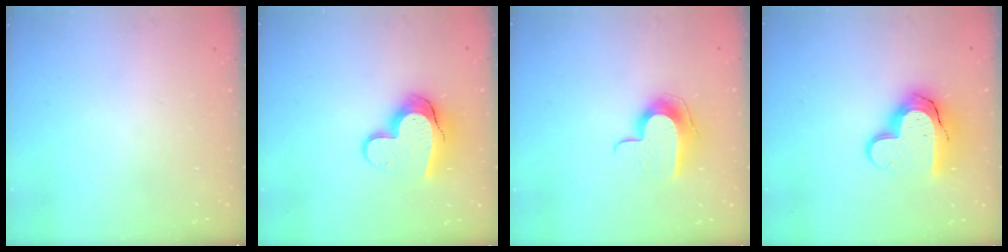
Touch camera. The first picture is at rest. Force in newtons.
{"total": 12.4, "press": 12.3, "slide": 1.1}
{"total": 9.9, "press": 9.9, "slide": 0.3}
{"total": 14.2, "press": 14.1, "slide": 1.0}